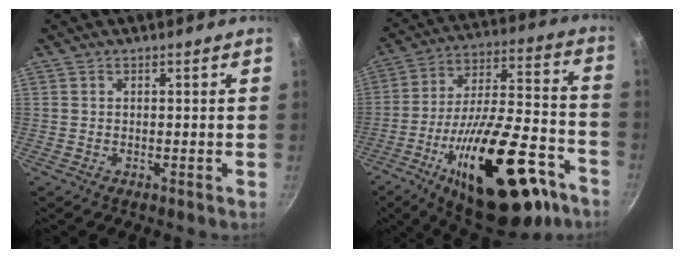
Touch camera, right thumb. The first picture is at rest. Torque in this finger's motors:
{"motor_torque": [1.82, 0.76, 2.20, -0.57, 0.75]}